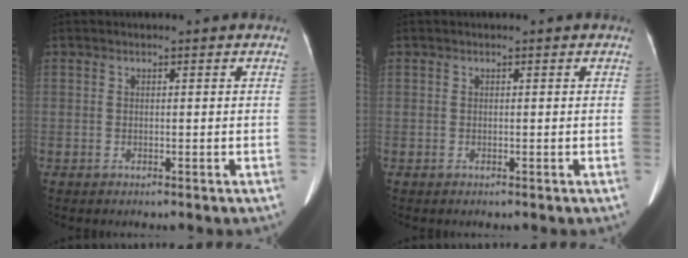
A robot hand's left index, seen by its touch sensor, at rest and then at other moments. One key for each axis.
{"total": 0.0}